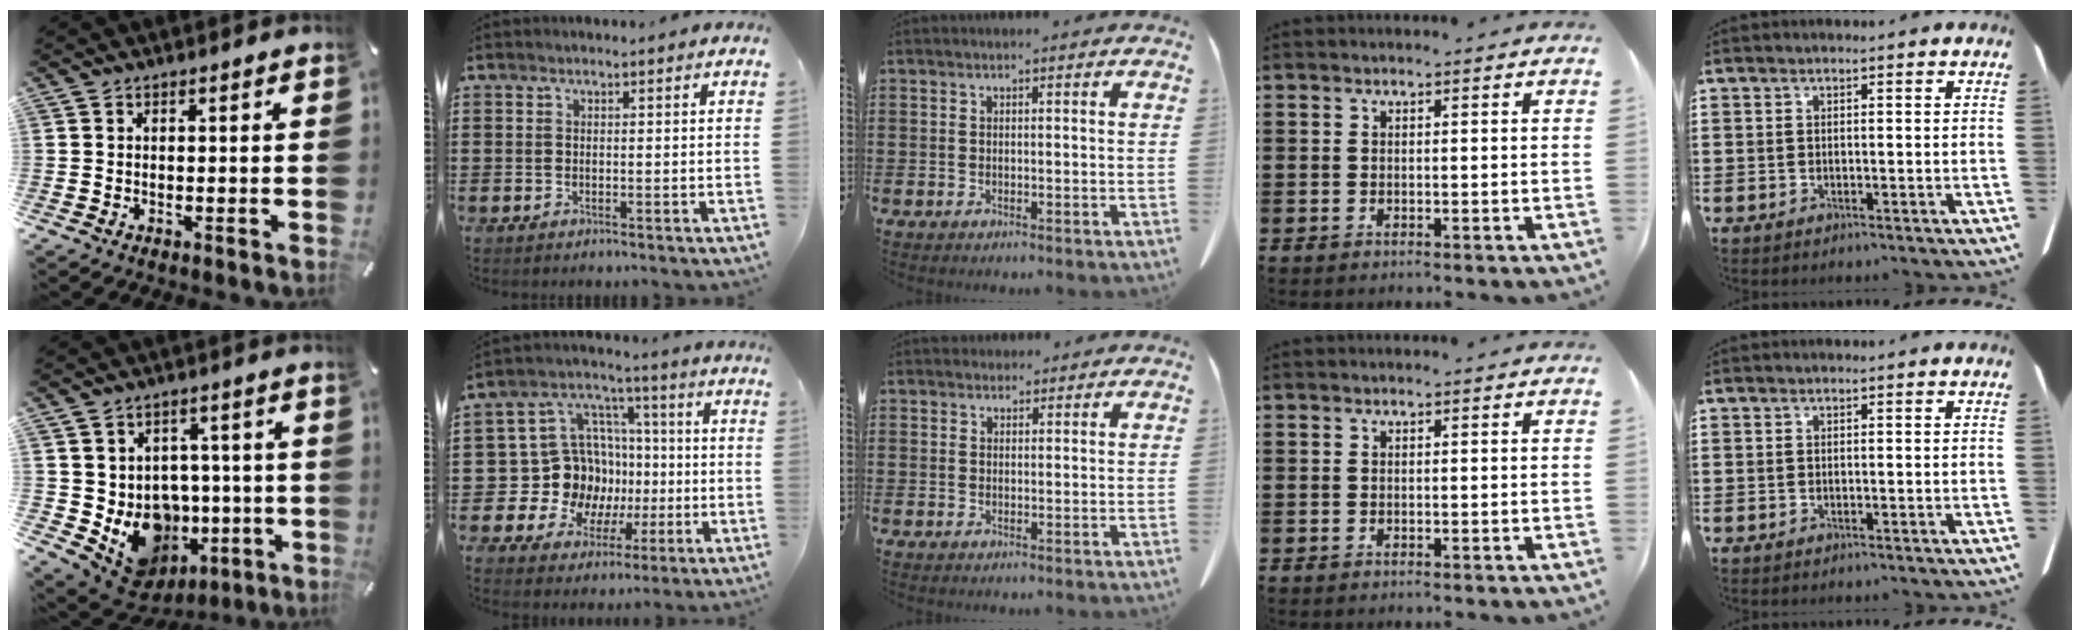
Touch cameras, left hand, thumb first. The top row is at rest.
{"thumb": {"total": 12.1, "force": [-2.7, 10.9, 4.6], "torque": [-0.069, -0.012, -0.022]}, "index": {"total": 13.3, "force": [-0.9, 12.5, 4.3], "torque": [-0.129, -0.013, 0.003]}, "middle": {"total": 2.0, "force": [1.8, 0.8, 0.1], "torque": [0.000, -0.002, 0.036]}}